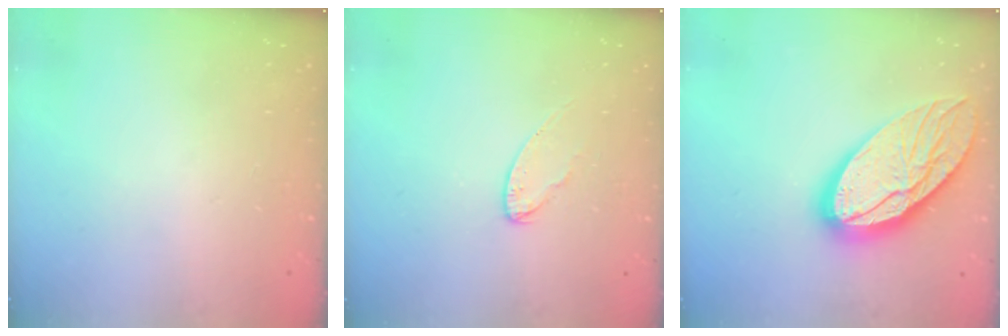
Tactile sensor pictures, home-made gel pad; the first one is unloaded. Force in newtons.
{"total": 5.4, "press": 5.4, "slide": 0.6}
{"total": 23.7, "press": 23.6, "slide": 2.1}